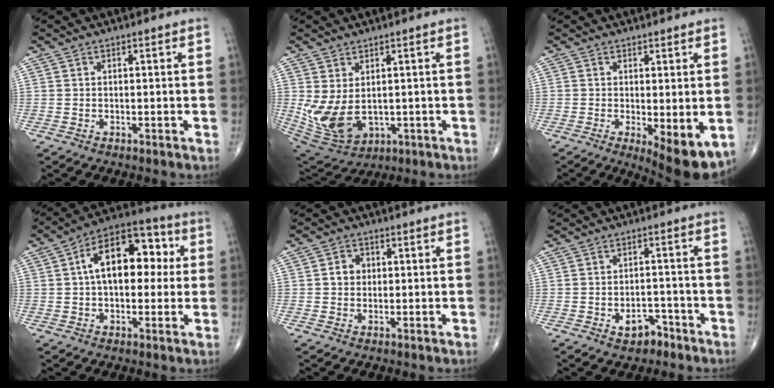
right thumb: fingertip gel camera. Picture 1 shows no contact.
{"total": 9.9, "force": [0.0, 6.3, 7.7], "torque": [-0.151, -0.012, 0.024]}
{"total": 8.7, "force": [-2.2, 2.7, 7.9], "torque": [-0.109, -0.024, -0.027]}
{"total": 15.8, "force": [2.5, 9.2, 12.6], "torque": [-0.165, 0.034, 0.028]}
{"total": 3.2, "force": [0.3, 2.8, 1.5], "torque": [-0.010, 0.006, 0.001]}
{"total": 4.6, "force": [-2.7, 2.9, 2.3], "torque": [-0.016, 0.025, -0.037]}